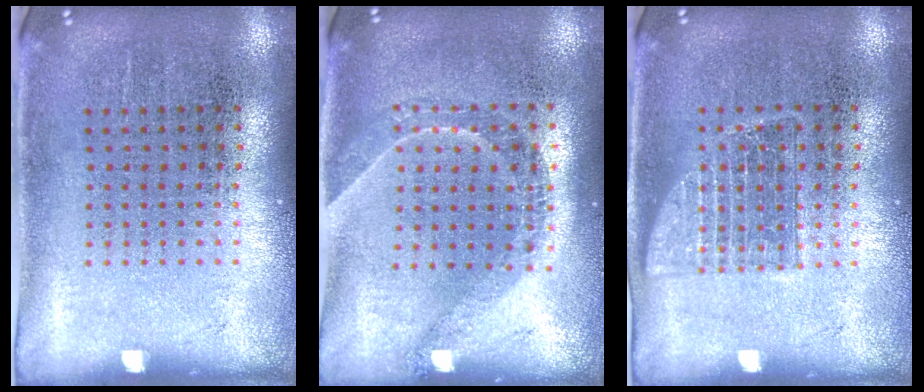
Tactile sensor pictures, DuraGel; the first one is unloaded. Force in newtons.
{"total": 1.5, "press": 1.3, "slide": 0.9}
{"total": 1.0, "press": 1.0, "slide": 0.2}